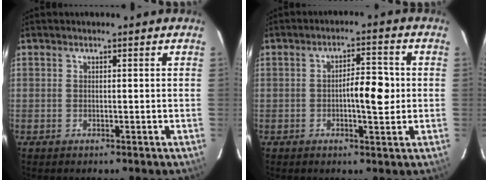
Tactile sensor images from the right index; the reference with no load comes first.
{"total": 5.6, "force": [-0.3, 1.6, 5.4], "torque": [-0.083, 0.008, -0.004]}